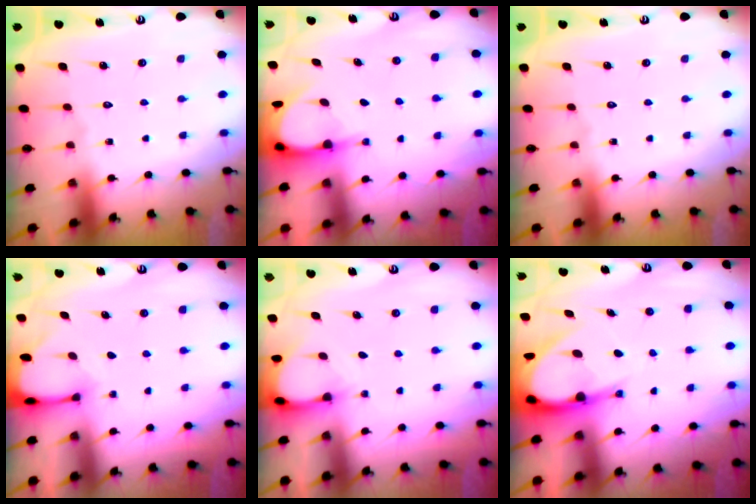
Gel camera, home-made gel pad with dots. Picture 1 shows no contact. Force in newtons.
{"total": 3.9, "press": 3.9, "slide": 0.3}
{"total": 0.0}
{"total": 2.7, "press": 2.7, "slide": 0.3}
{"total": 3.5, "press": 3.5, "slide": 0.2}
{"total": 9.9, "press": 9.9, "slide": 1.0}